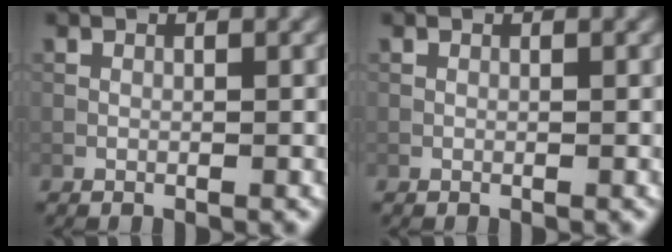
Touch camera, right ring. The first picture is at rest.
{"total": 0.0}